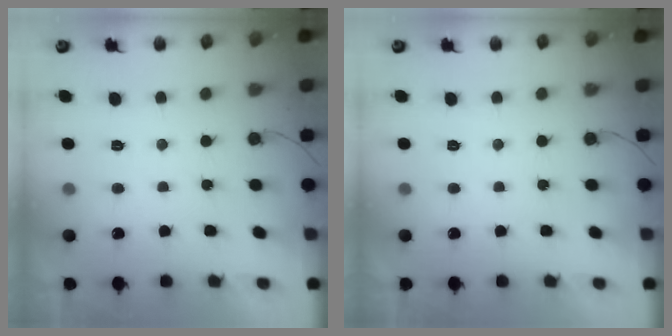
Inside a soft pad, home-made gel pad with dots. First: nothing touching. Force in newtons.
{"total": 0.0}